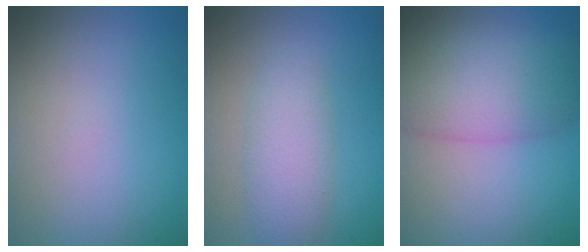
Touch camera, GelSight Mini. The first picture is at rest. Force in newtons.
{"total": 3.4, "press": 3.4, "slide": 0.1}
{"total": 7.5, "press": 7.5, "slide": 0.4}